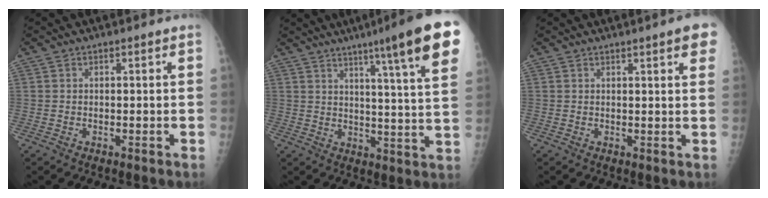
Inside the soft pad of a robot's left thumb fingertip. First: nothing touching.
{"total": 18.7, "force": [10.9, 0.9, 15.2], "torque": [-0.193, -0.039, 0.133]}
{"total": 5.3, "force": [2.9, 0.8, 4.4], "torque": [-0.038, -0.001, 0.031]}